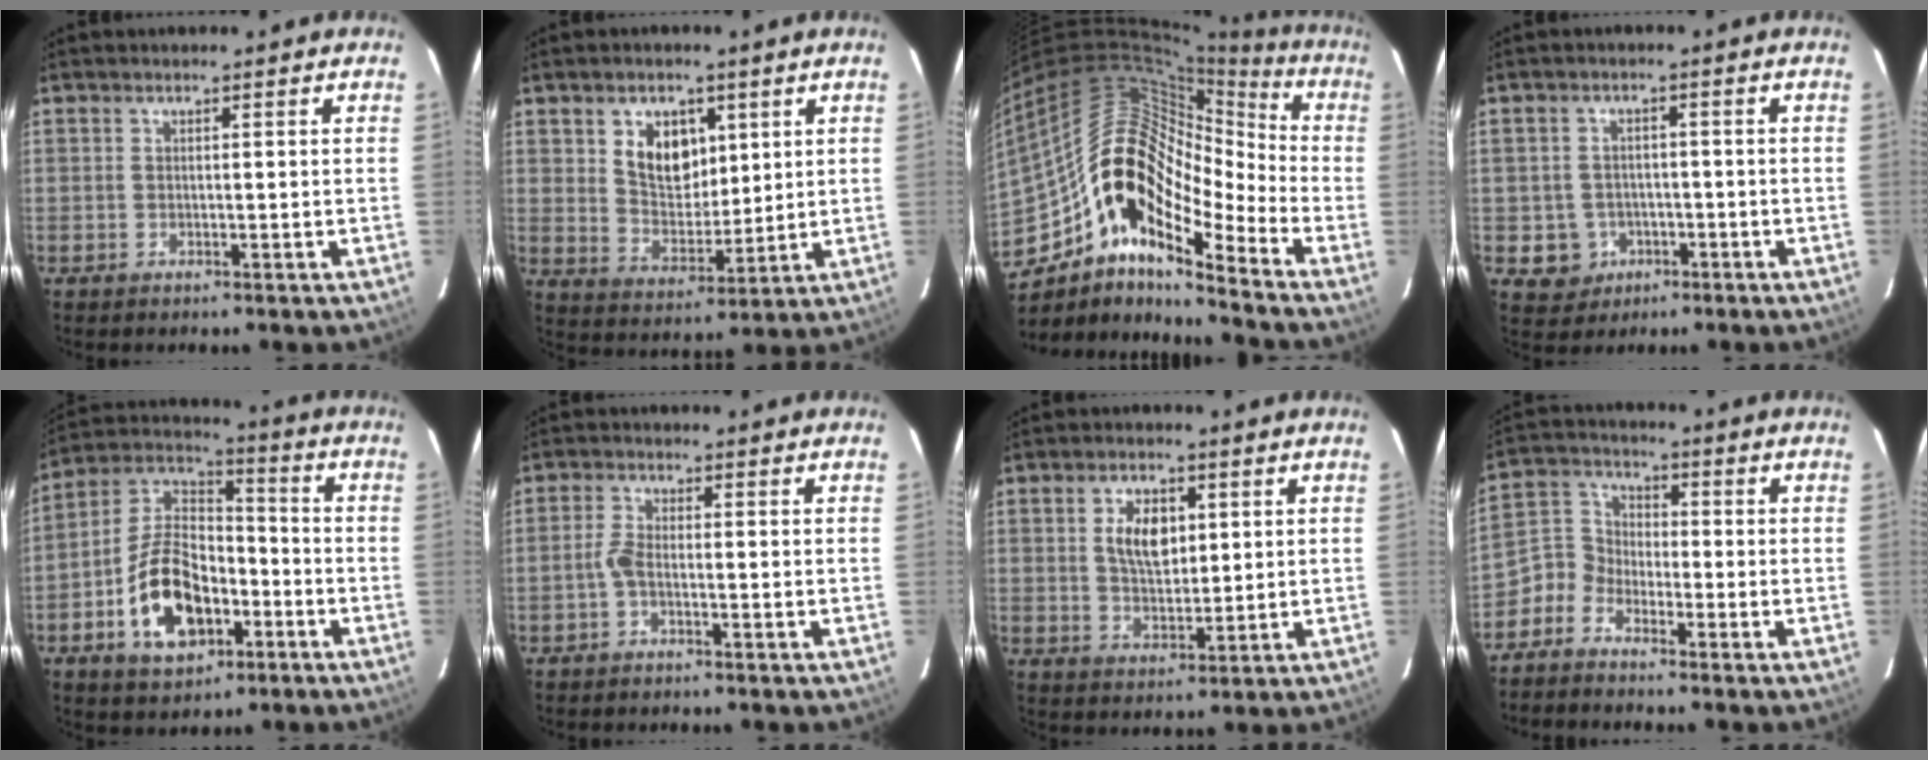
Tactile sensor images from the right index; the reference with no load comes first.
{"total": 9.3, "force": [3.7, 6.4, 5.7], "torque": [-0.095, 0.004, 0.078]}
{"total": 19.3, "force": [-10.1, 8.7, 13.9], "torque": [-0.223, -0.004, -0.203]}
{"total": 5.6, "force": [-1.8, 5.3, 0.6], "torque": [-0.025, 0.018, -0.015]}
{"total": 15.6, "force": [-6.2, 9.3, 10.9], "torque": [-0.218, 0.021, -0.102]}
{"total": 2.3, "force": [-1.1, 0.7, 1.9], "torque": [-0.047, 0.006, -0.024]}
{"total": 7.2, "force": [2.0, 4.0, 5.6], "torque": [-0.101, 0.007, 0.042]}
{"total": 5.6, "force": [-3.7, 3.9, 1.5], "torque": [-0.039, 0.022, -0.094]}